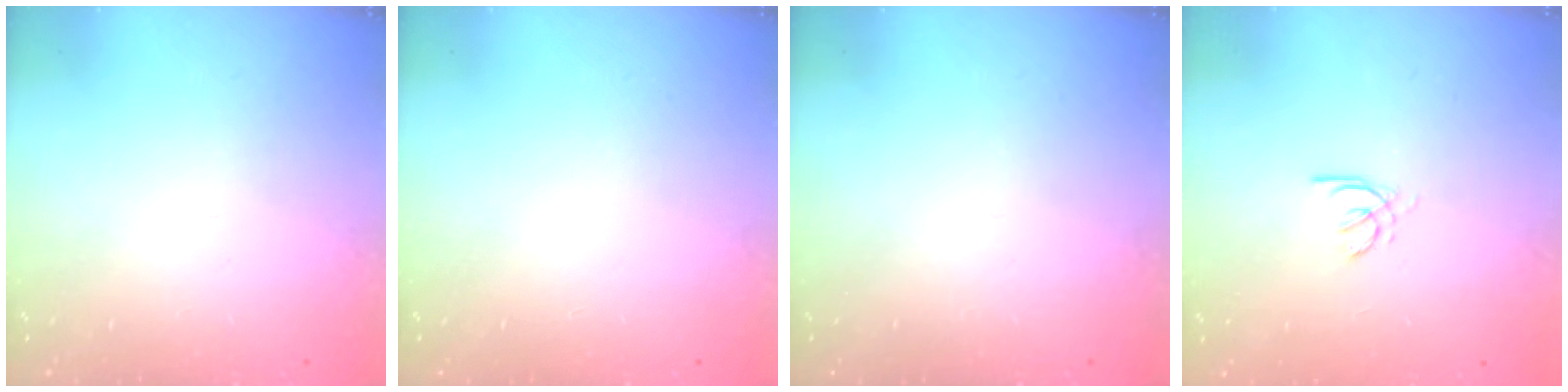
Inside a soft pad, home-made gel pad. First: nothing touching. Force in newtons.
{"total": 0.0}
{"total": 0.0}
{"total": 1.4, "press": 1.3, "slide": 0.4}